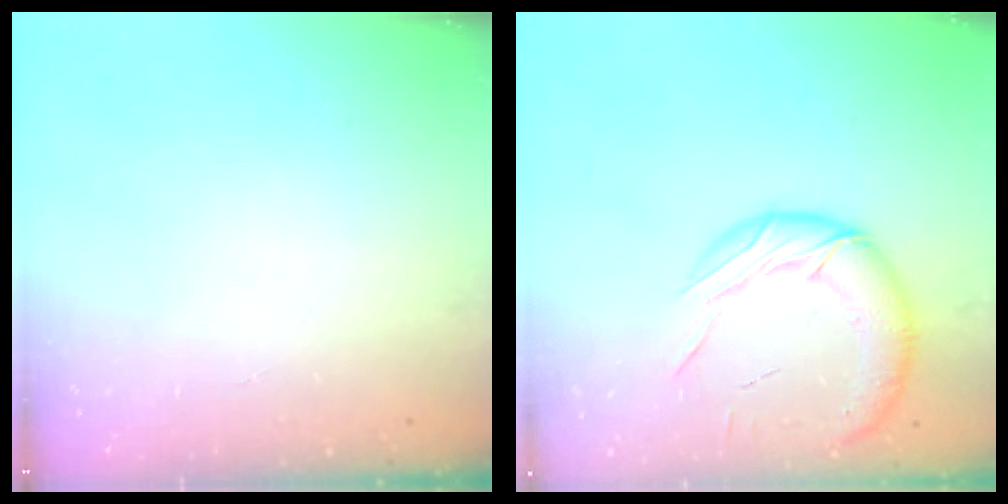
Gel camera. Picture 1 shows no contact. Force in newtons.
{"total": 15.9, "press": 15.7, "slide": 1.9}